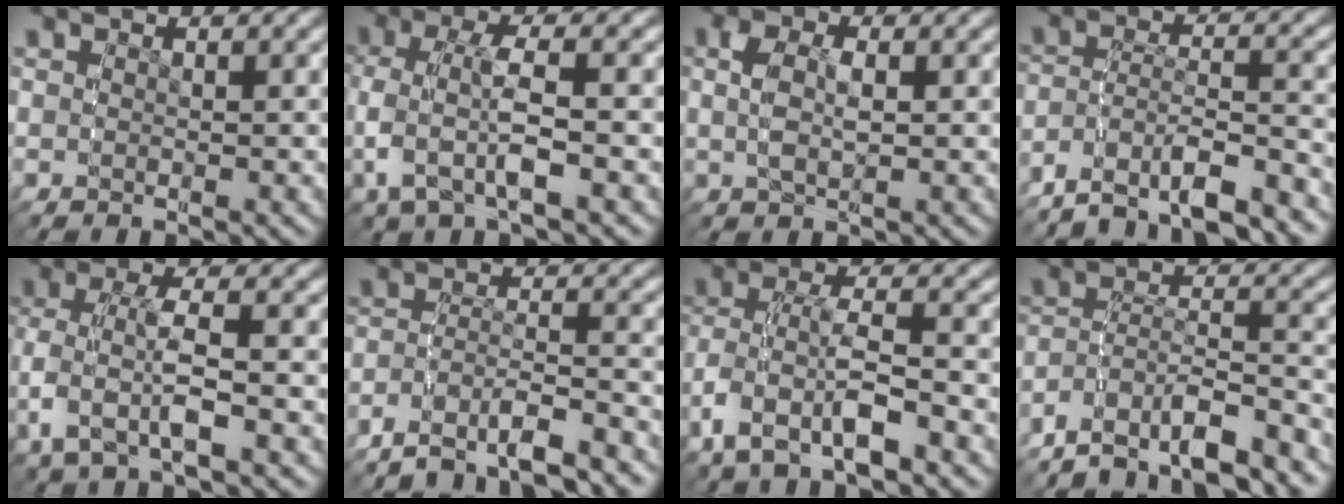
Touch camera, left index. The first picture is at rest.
{"total": 6.0, "force": [-0.5, 3.3, 5.0], "torque": [-0.115, -0.001, -0.009]}
{"total": 3.3, "force": [0.3, 1.9, 2.7], "torque": [-0.051, -0.001, 0.008]}
{"total": 8.2, "force": [-6.8, 3.3, 3.0], "torque": [-0.055, -0.019, -0.106]}
{"total": 5.6, "force": [-0.9, 3.1, 4.6], "torque": [-0.106, -0.006, -0.013]}
{"total": 6.3, "force": [-5.3, 2.3, 2.4], "torque": [-0.041, -0.013, -0.085]}
{"total": 4.3, "force": [-1.6, 2.4, 3.2], "torque": [-0.078, -0.007, -0.021]}
{"total": 10.3, "force": [-8.3, 5.0, 3.6], "torque": [-0.064, -0.022, -0.130]}